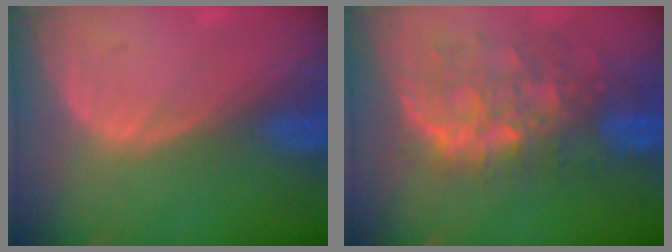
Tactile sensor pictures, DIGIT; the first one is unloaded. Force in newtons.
{"total": 10.4, "press": 9.3, "slide": 4.7}